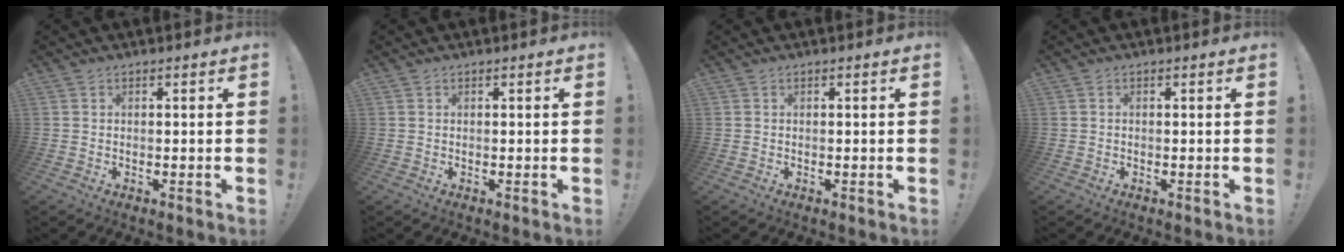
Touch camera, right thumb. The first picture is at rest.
{"total": 0.0}
{"total": 0.0}
{"total": 0.0}